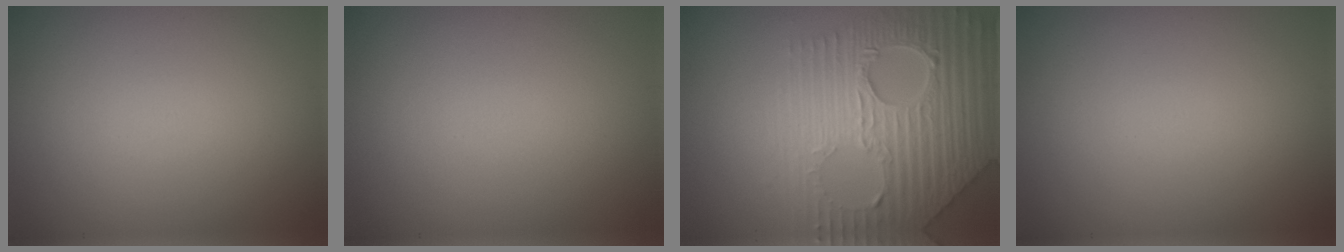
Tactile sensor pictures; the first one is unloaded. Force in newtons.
{"total": 0.0}
{"total": 8.4, "press": 5.9, "slide": 6.0}
{"total": 0.0}